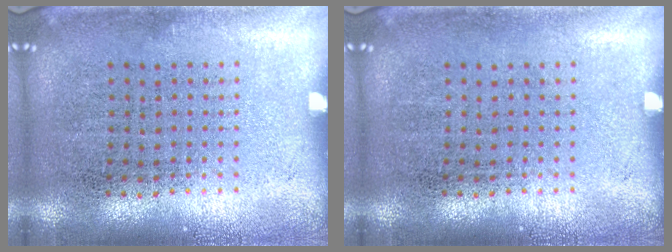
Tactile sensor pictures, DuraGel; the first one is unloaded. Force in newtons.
{"total": 0.0}